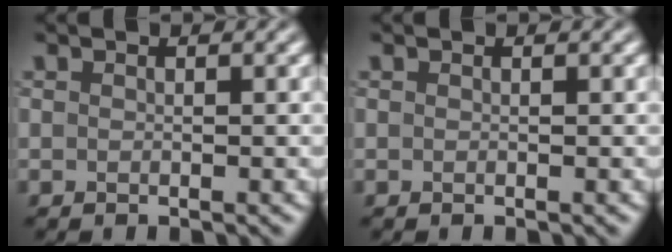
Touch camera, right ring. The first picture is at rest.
{"total": 0.0}